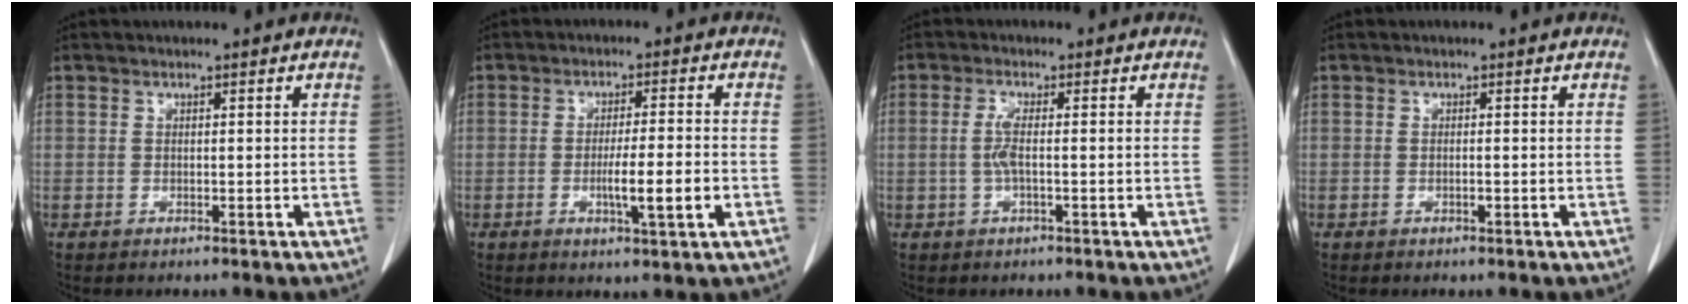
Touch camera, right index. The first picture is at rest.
{"total": 6.5, "force": [-1.8, 0.1, 6.3], "torque": [-0.102, -0.009, -0.029]}
{"total": 2.8, "force": [-0.3, 0.2, 2.8], "torque": [-0.063, -0.001, -0.008]}
{"total": 0.5, "force": [-0.2, 0.1, 0.5], "torque": [-0.010, 0.000, -0.001]}